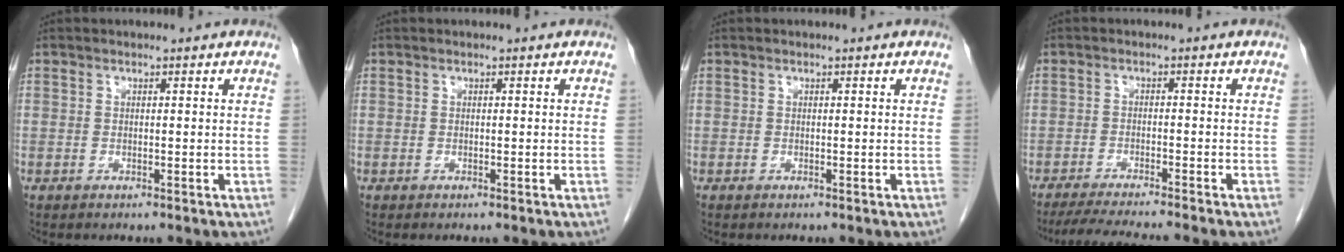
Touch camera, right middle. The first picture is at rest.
{"total": 0.0}
{"total": 0.0}
{"total": 8.7, "force": [-7.7, -0.9, 3.8], "torque": [-0.049, -0.018, -0.123]}